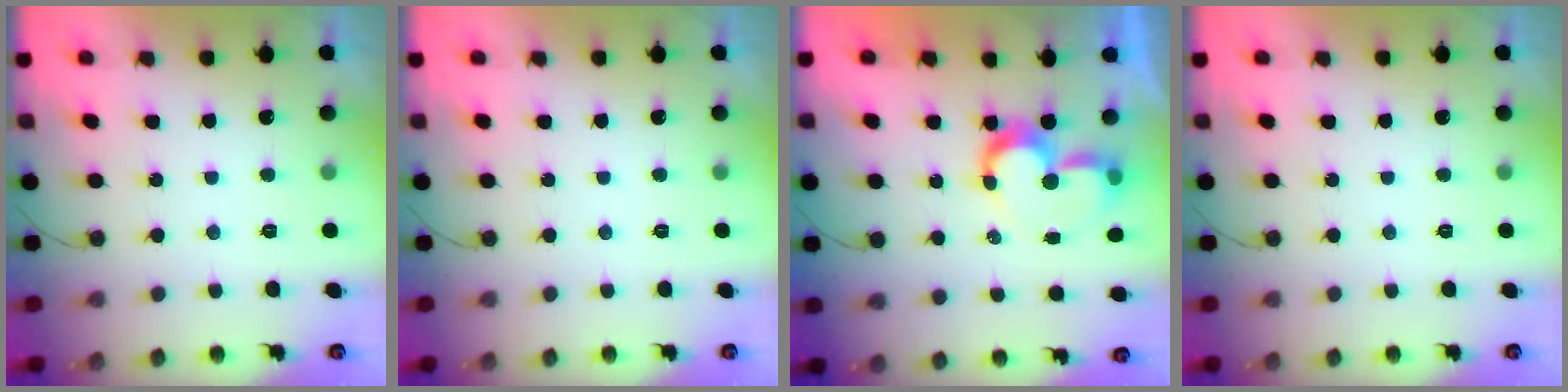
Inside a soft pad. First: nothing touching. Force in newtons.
{"total": 0.0}
{"total": 8.4, "press": 8.4, "slide": 0.6}
{"total": 0.0}